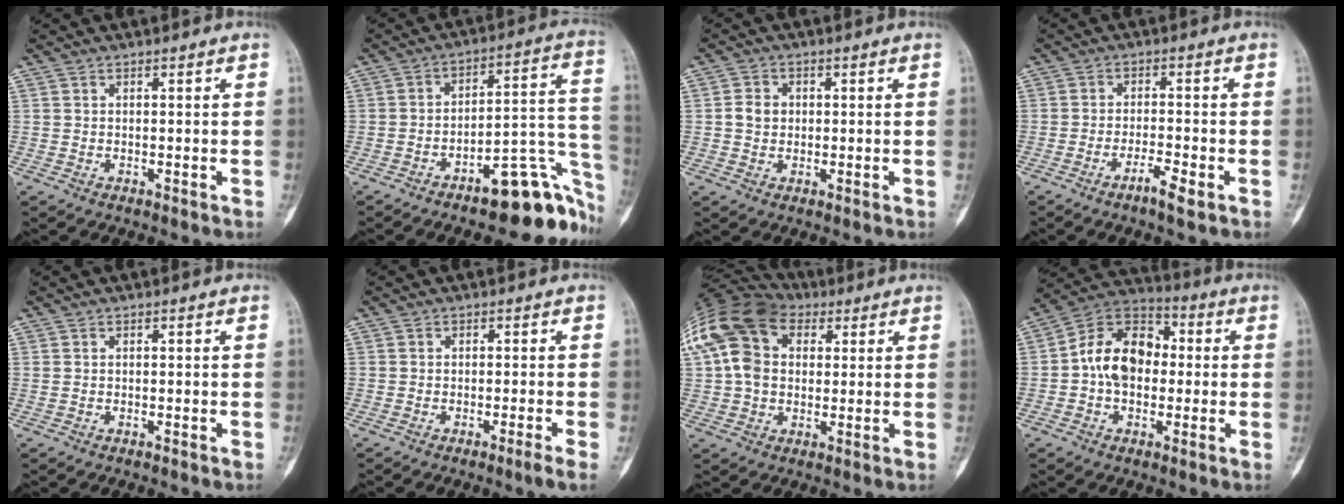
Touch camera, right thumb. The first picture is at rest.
{"total": 16.5, "force": [-10.2, 5.6, 11.8], "torque": [-0.068, 0.117, -0.140]}
{"total": 3.3, "force": [0.1, 2.9, 1.5], "torque": [-0.015, 0.006, -0.001]}
{"total": 3.9, "force": [-2.4, 0.4, 3.1], "torque": [-0.067, 0.014, -0.044]}
{"total": 0.0}
{"total": 2.0, "force": [-1.1, -0.7, 1.5], "torque": [-0.034, 0.001, -0.021]}
{"total": 16.6, "force": [5.1, 11.5, 10.8], "torque": [-0.216, 0.030, 0.086]}
{"total": 13.2, "force": [-0.2, 9.5, 9.1], "torque": [-0.125, 0.034, -0.018]}